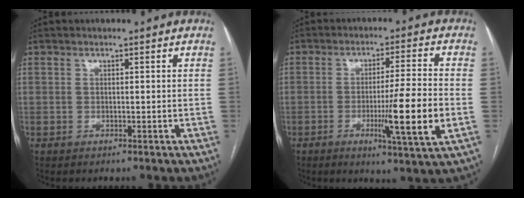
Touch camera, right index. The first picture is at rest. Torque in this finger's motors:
{"motor_torque": [1.81, -0.32, 0.87, 0.17]}